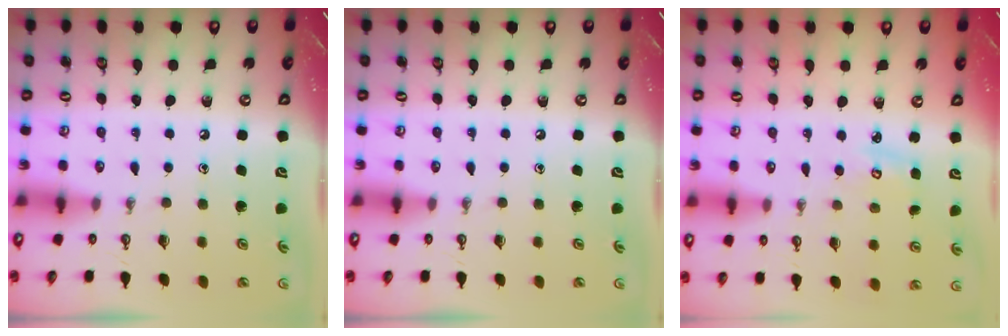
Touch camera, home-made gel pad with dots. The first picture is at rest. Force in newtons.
{"total": 0.0}
{"total": 3.8, "press": 3.8, "slide": 0.3}